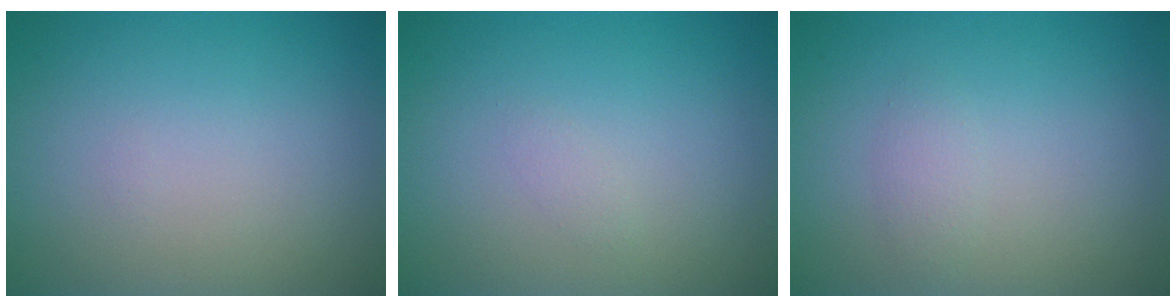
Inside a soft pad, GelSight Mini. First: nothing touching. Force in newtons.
{"total": 0.5, "press": 0.5, "slide": 0.0}
{"total": 1.1, "press": 1.1, "slide": 0.0}